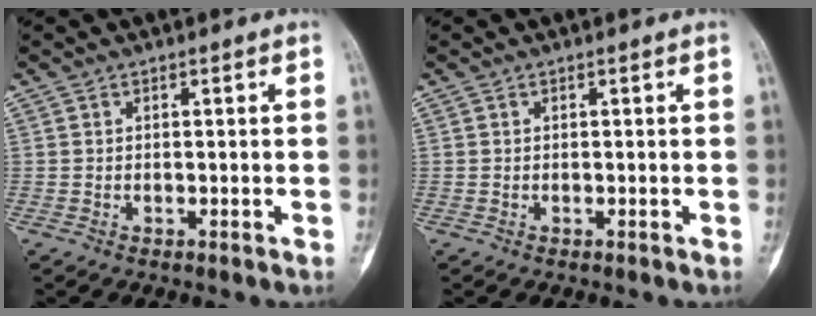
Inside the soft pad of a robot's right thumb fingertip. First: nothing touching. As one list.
[{"total": 0.0}]